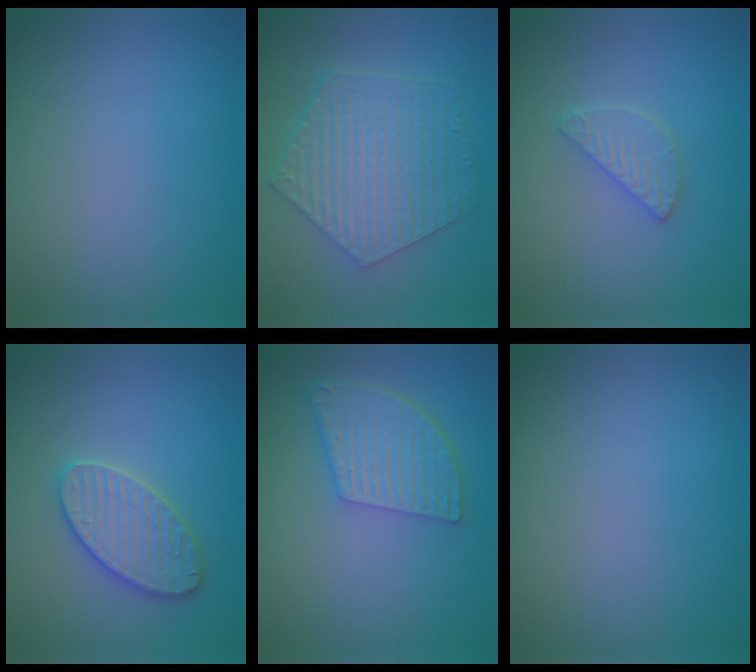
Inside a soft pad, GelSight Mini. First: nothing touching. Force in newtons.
{"total": 6.3, "press": 4.8, "slide": 4.1}
{"total": 2.0, "press": 2.0, "slide": 0.2}
{"total": 3.6, "press": 3.6, "slide": 0.1}
{"total": 5.6, "press": 4.1, "slide": 3.7}
{"total": 0.0}